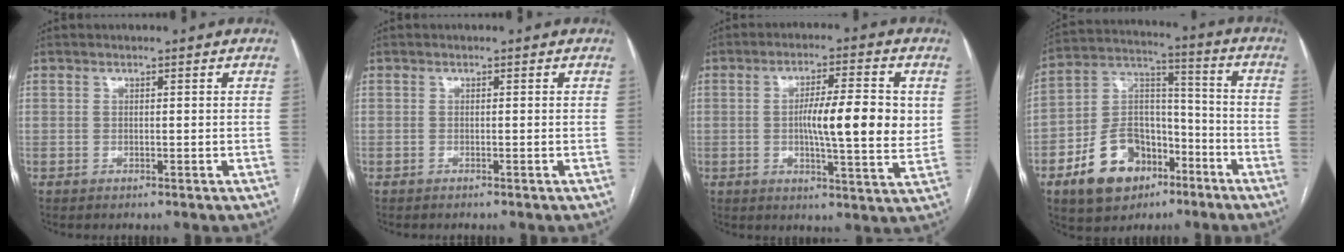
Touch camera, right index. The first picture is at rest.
{"total": 0.0}
{"total": 11.1, "force": [0.7, 1.6, 10.9], "torque": [-0.171, 0.001, 0.007]}
{"total": 14.8, "force": [-7.8, 9.7, 8.0], "torque": [-0.159, 0.030, -0.128]}